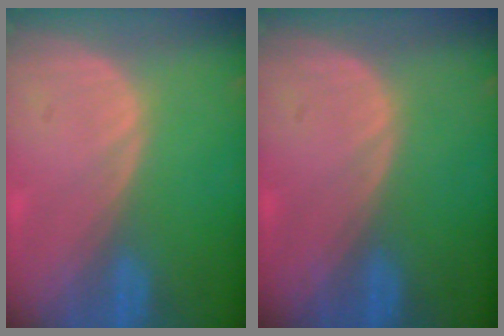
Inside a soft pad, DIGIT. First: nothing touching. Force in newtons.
{"total": 0.0}